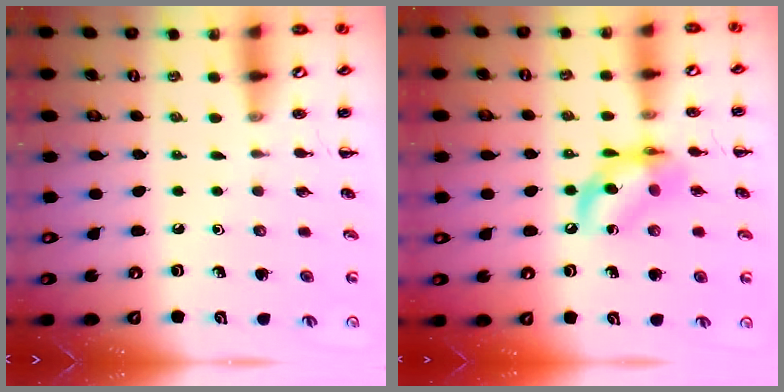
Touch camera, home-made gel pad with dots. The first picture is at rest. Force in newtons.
{"total": 12.1, "press": 11.8, "slide": 2.8}